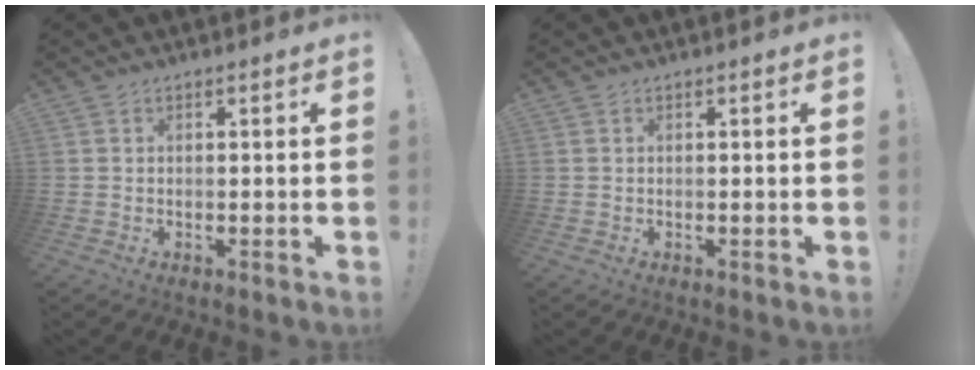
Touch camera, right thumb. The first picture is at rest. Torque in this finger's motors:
{"motor_torque": [-0.04, 0.00, 0.00, 0.00, 0.00]}